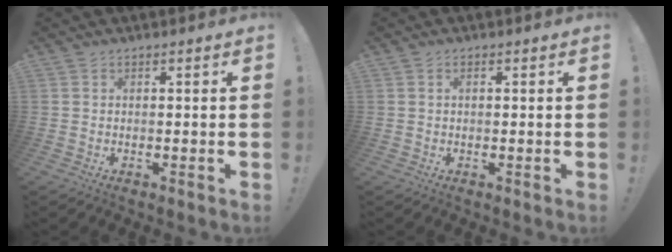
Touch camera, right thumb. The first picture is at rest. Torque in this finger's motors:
{"motor_torque": [0.16, -0.05, 0.03, -0.13, 0.06]}